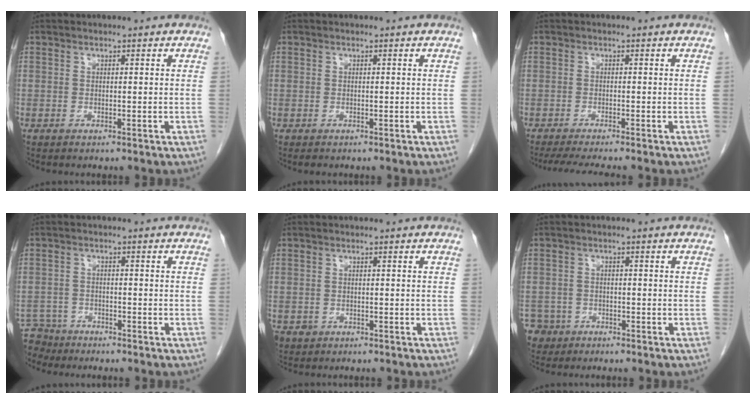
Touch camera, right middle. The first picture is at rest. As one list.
[{"total": 0.7, "force": [-0.5, 0.3, 0.2], "torque": [-0.007, -0.001, -0.006]}, {"total": 5.5, "force": [-4.7, -0.4, 2.8], "torque": [-0.042, -0.018, -0.077]}, {"total": 4.4, "force": [-4.1, 1.6, -0.9], "torque": [0.017, -0.006, -0.077]}, {"total": 1.9, "force": [-1.1, 1.6, 0.2], "torque": [-0.009, 0.004, -0.014]}, {"total": 4.8, "force": [-3.1, 3.6, -0.1], "torque": [-0.001, 0.006, -0.055]}]